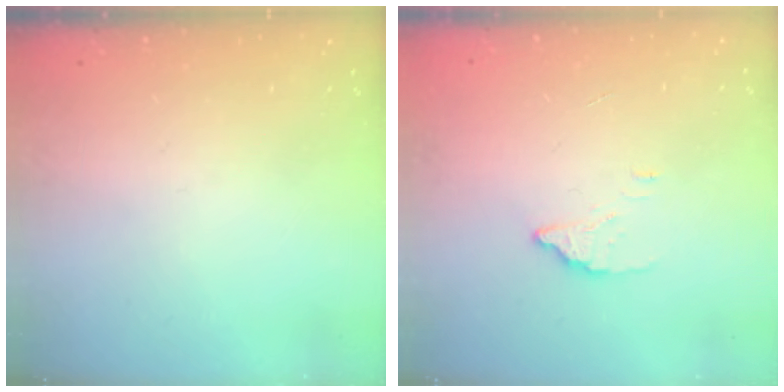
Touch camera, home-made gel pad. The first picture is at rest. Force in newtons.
{"total": 1.9, "press": 1.9, "slide": 0.0}